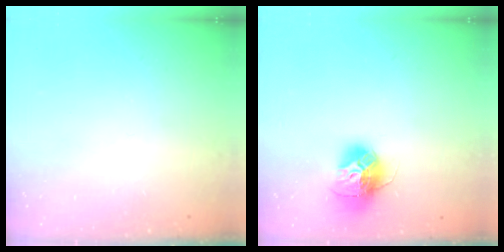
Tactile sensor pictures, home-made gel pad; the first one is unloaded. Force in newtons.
{"total": 13.2, "press": 13.1, "slide": 1.3}